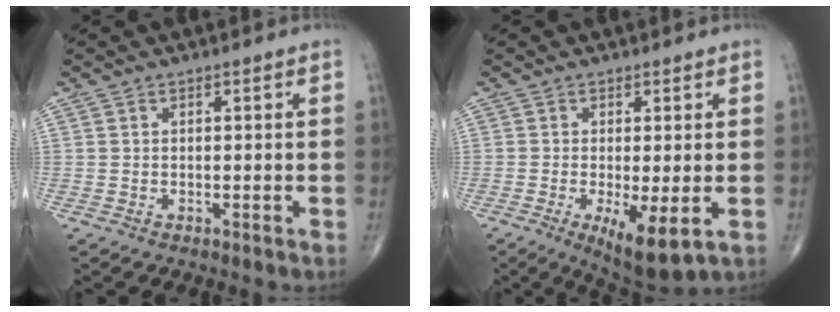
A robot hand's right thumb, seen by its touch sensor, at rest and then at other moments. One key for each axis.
{"total": 8.1, "fx": -2.2, "fy": 2.4, "fz": 7.4, "tx": -0.122, "ty": -0.025, "tz": -0.032}